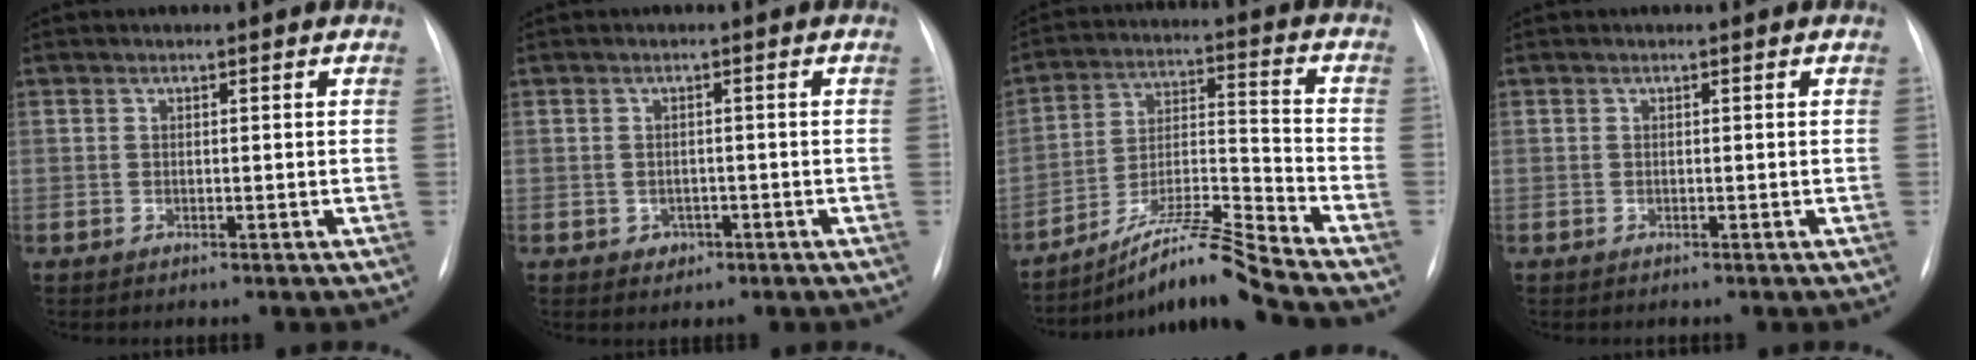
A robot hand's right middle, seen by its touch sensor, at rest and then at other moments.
{"total": 1.8, "force": [-0.8, 1.5, 0.5], "torque": [-0.004, 0.006, -0.007]}
{"total": 12.2, "force": [-10.7, -2.4, 5.3], "torque": [-0.095, 0.002, -0.190]}
{"total": 0.0}